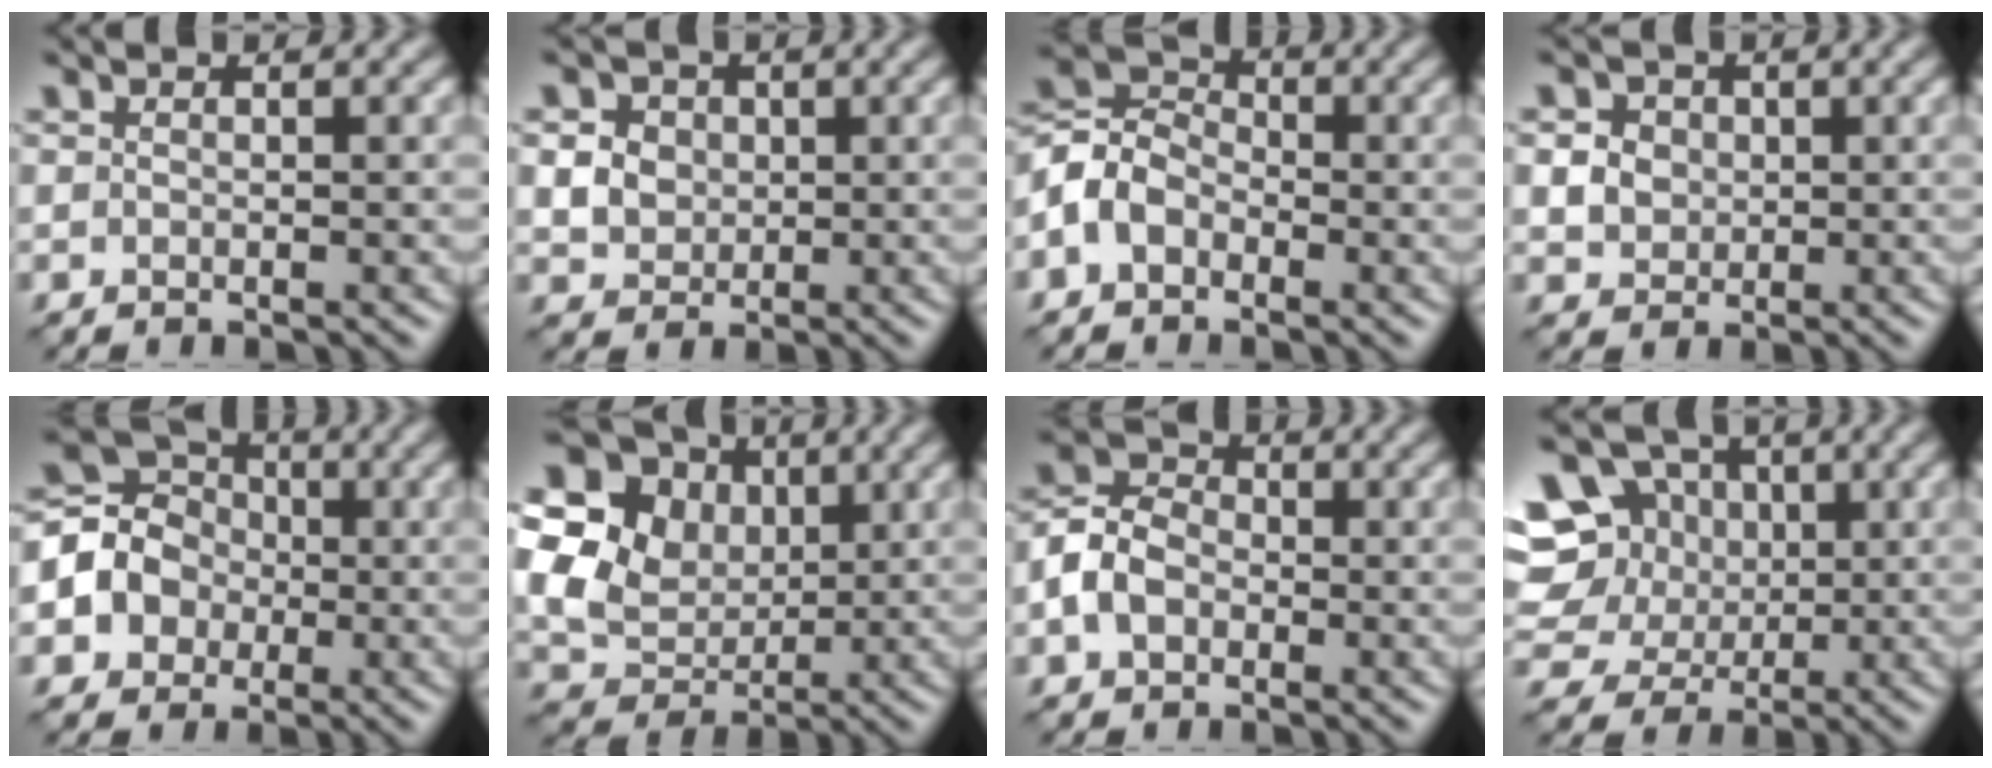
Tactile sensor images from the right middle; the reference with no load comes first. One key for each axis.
{"total": 4.2, "fx": 1.1, "fy": 3.8, "fz": 1.5, "tx": -0.036, "ty": 0.014, "tz": 0.022}
{"total": 4.5, "fx": -1.5, "fy": 3.4, "fz": 2.5, "tx": -0.052, "ty": 0.013, "tz": -0.041}
{"total": 3.1, "fx": 0.6, "fy": 2.8, "fz": 1.1, "tx": -0.026, "ty": 0.005, "tz": 0.014}
{"total": 6.7, "fx": -0.6, "fy": 6.2, "fz": 2.4, "tx": -0.049, "ty": 0.016, "tz": -0.033}
{"total": 14.6, "fx": 4.6, "fy": 12.3, "fz": 6.3, "tx": -0.175, "ty": 0.028, "tz": 0.077}
{"total": 4.4, "fx": -1.1, "fy": 3.4, "fz": 2.6, "tx": -0.054, "ty": 0.012, "tz": -0.031}
{"total": 10.7, "fx": 3.2, "fy": 8.9, "fz": 4.9, "tx": -0.110, "ty": 0.036, "tz": 0.037}